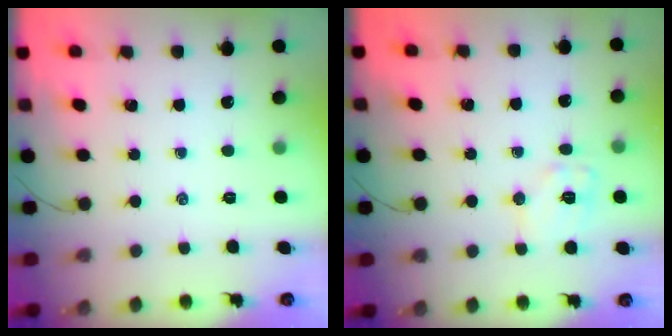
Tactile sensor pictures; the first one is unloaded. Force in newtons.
{"total": 8.6, "press": 8.6, "slide": 0.4}